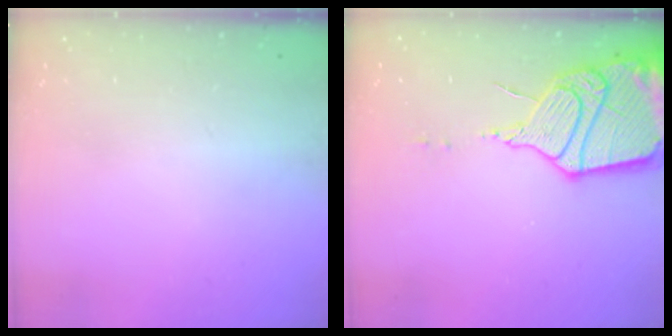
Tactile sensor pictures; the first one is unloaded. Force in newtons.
{"total": 19.2, "press": 18.4, "slide": 5.2}